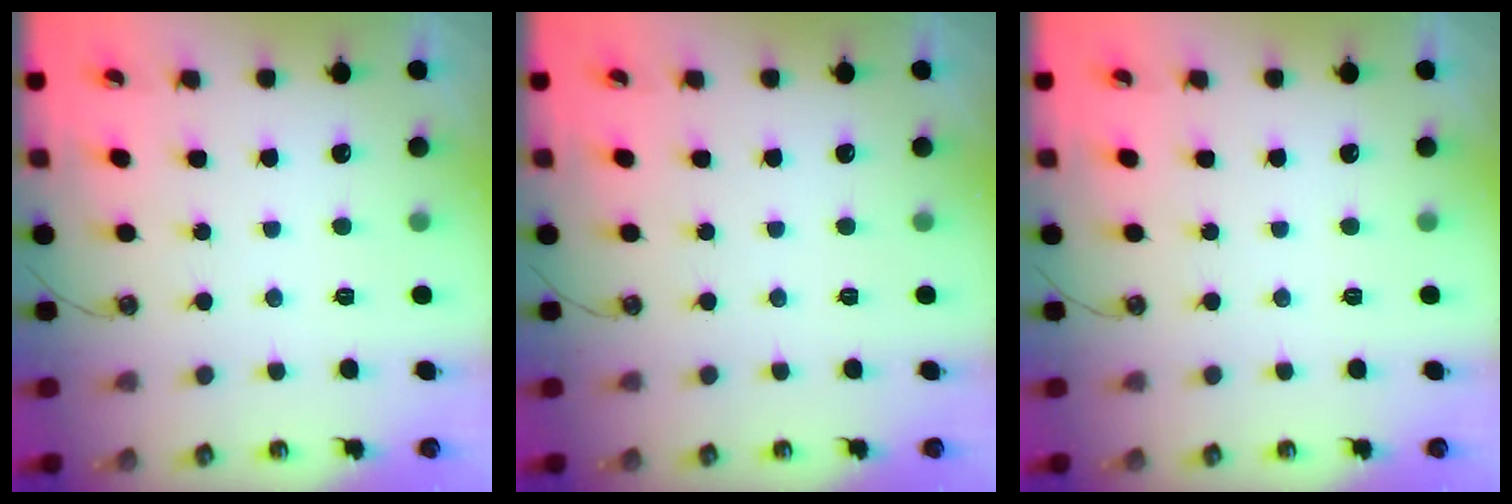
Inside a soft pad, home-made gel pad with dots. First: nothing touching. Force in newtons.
{"total": 0.0}
{"total": 0.0}